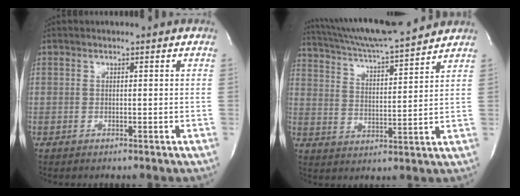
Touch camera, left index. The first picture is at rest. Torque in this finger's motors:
{"motor_torque": [0.49, -0.41, 0.53, 0.14]}